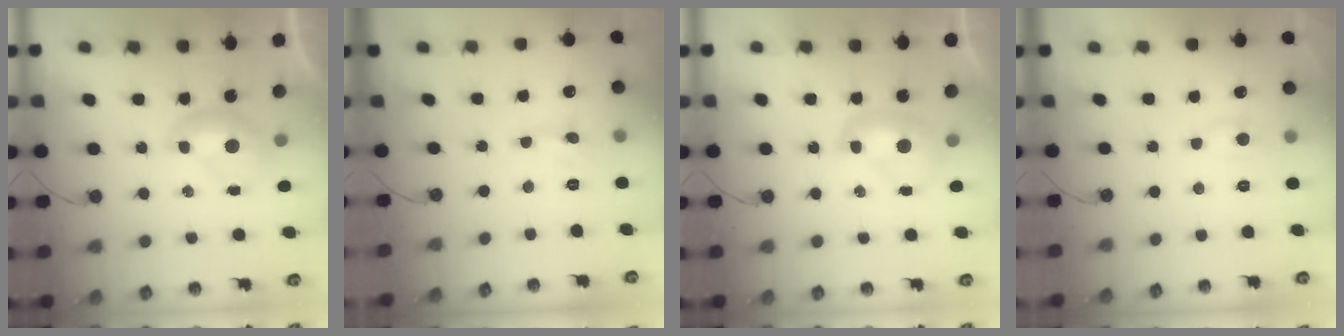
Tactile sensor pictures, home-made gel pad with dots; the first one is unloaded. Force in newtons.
{"total": 0.0}
{"total": 1.9, "press": 1.9, "slide": 0.2}
{"total": 1.7, "press": 1.6, "slide": 0.7}